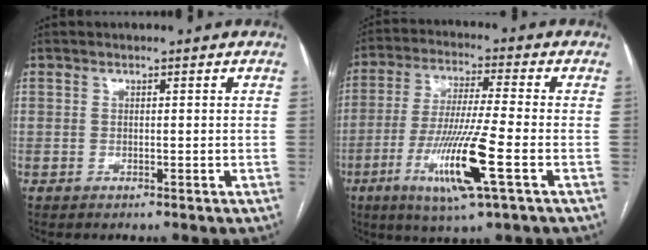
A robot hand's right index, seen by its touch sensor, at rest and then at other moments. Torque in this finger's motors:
{"motor_torque": [1.65, 0.00, 1.05, 0.21]}